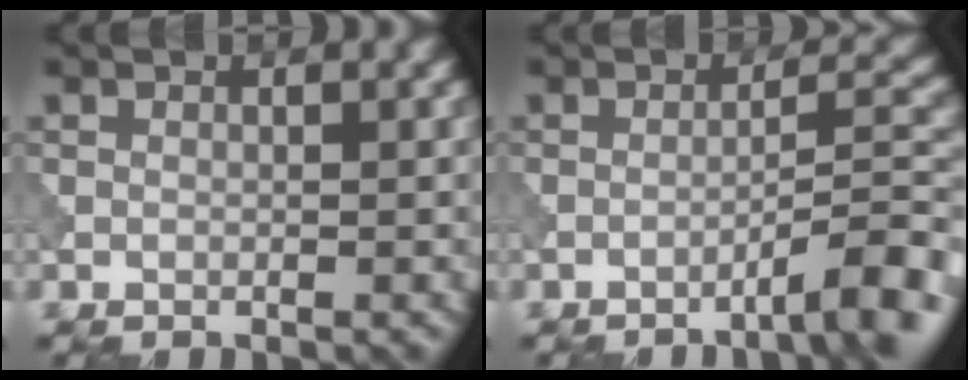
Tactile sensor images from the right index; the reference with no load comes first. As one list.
[{"total": 6.0, "force": [-3.8, 0.9, 4.6], "torque": [-0.054, 0.021, -0.062]}]